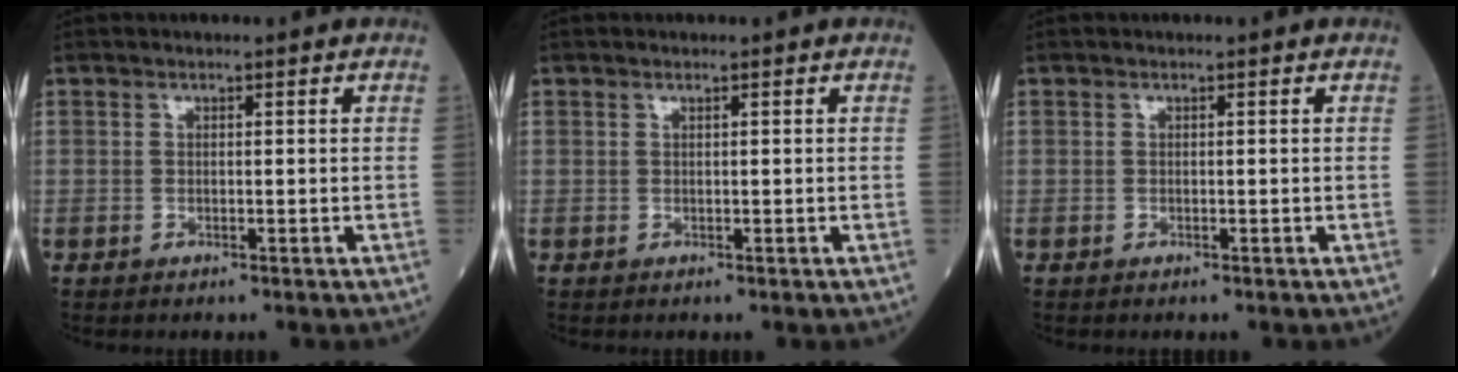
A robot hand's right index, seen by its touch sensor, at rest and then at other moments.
{"total": 0.0}
{"total": 0.0}